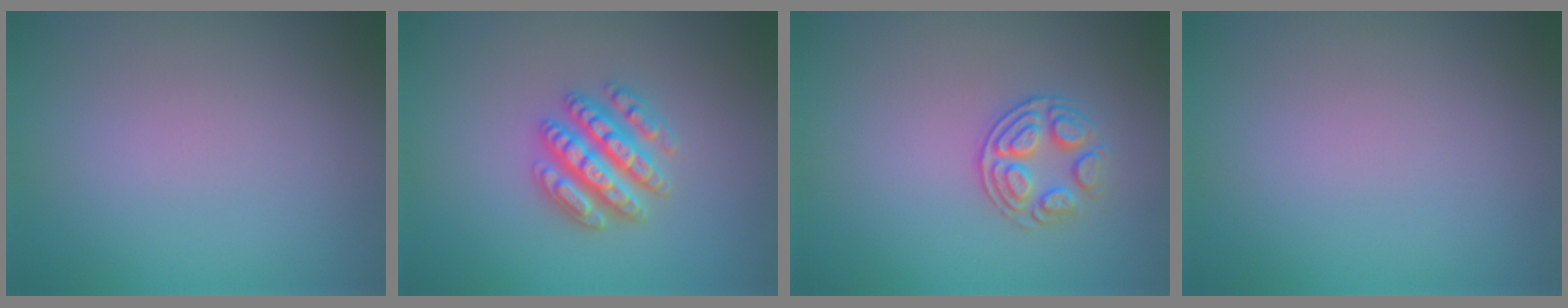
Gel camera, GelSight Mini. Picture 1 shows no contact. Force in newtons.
{"total": 4.8, "press": 4.7, "slide": 0.8}
{"total": 2.7, "press": 2.4, "slide": 1.1}
{"total": 0.0}